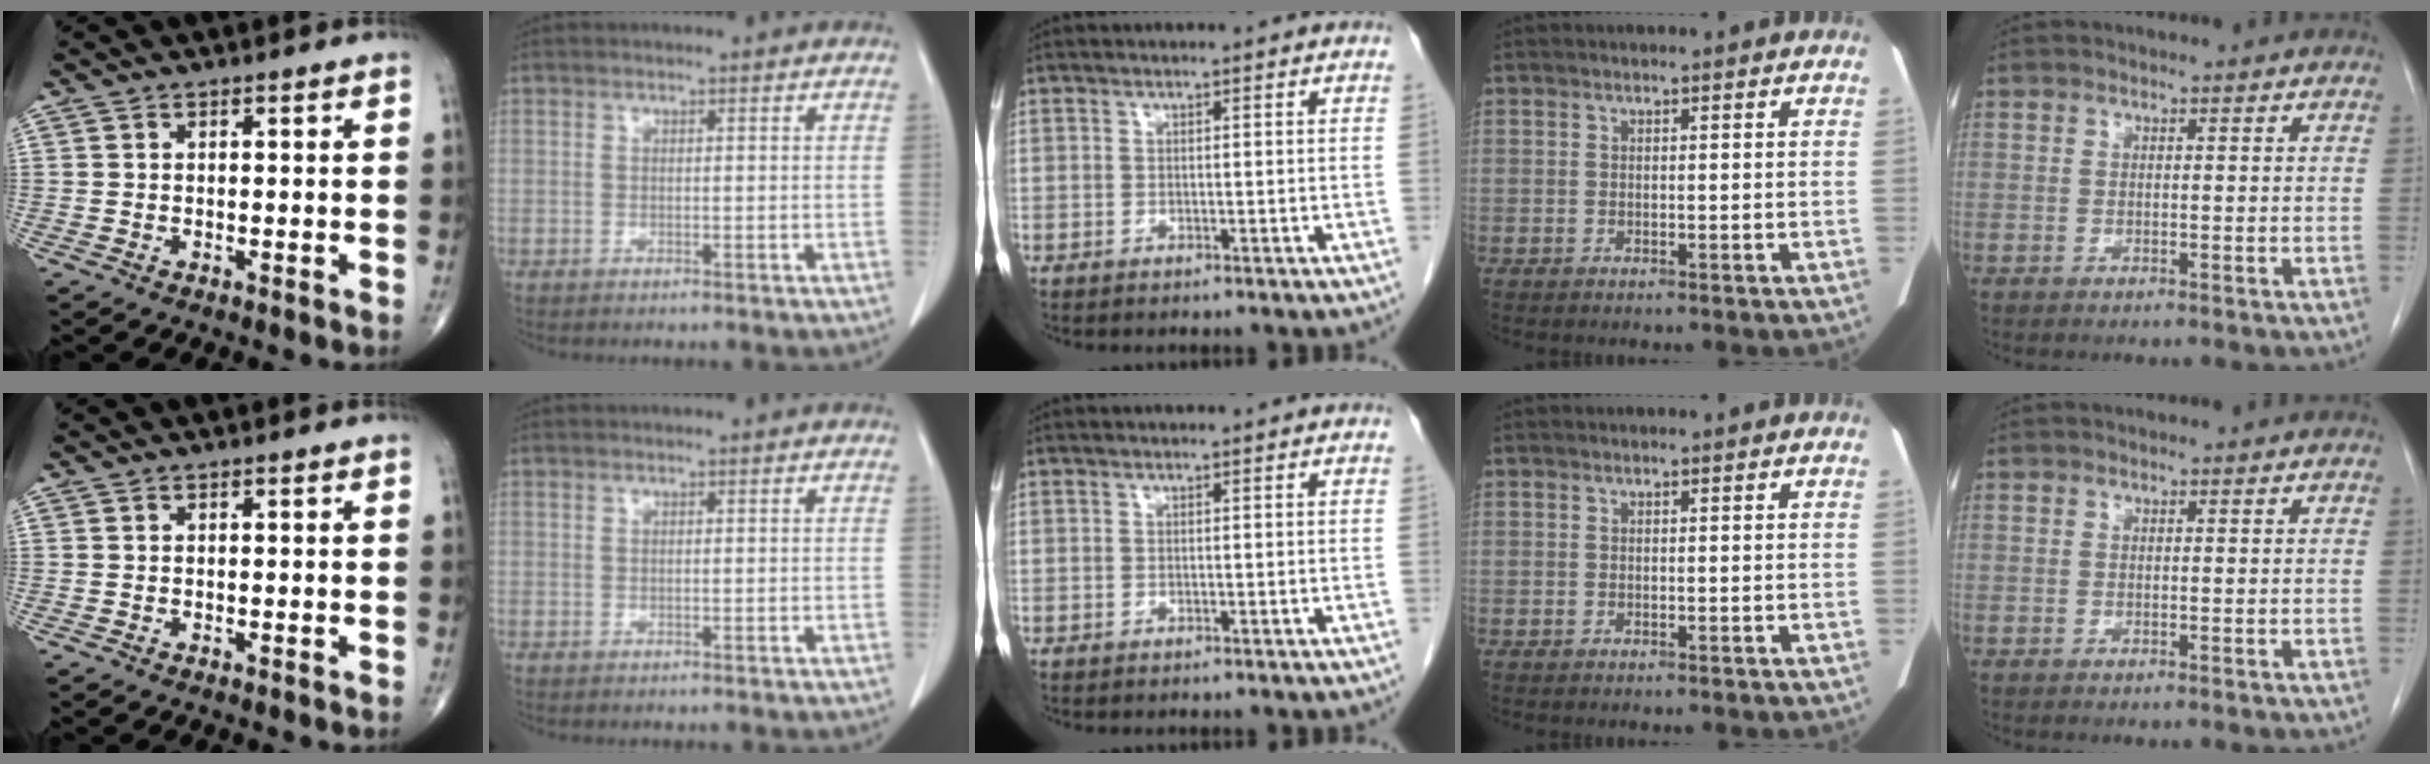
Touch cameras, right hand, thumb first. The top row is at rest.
{}